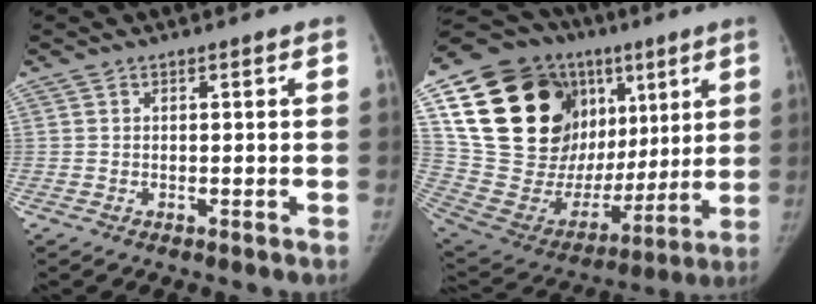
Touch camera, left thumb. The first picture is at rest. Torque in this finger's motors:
{"motor_torque": [2.51, 2.51, 1.41, -1.36, 0.48]}